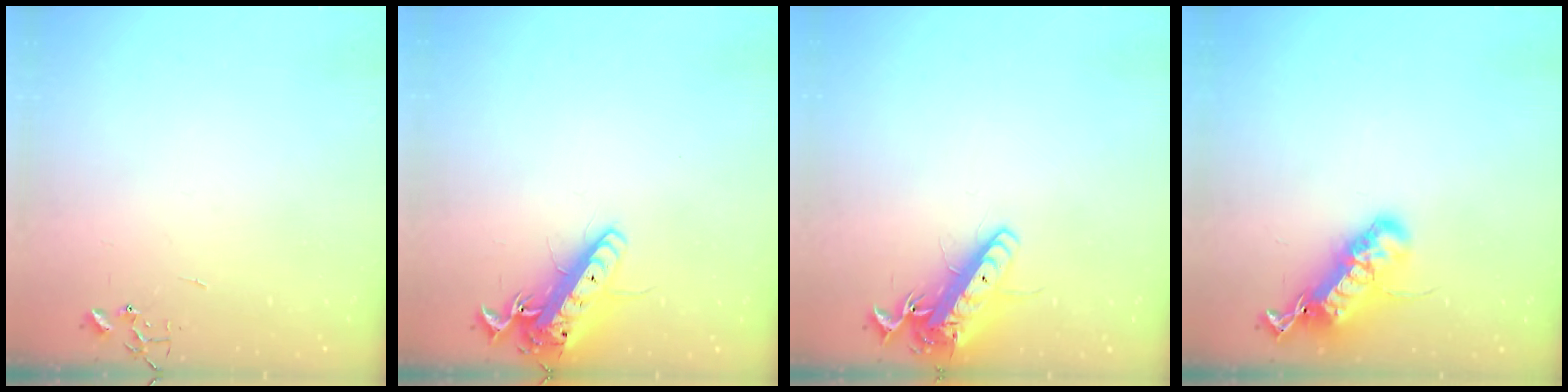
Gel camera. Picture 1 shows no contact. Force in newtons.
{"total": 14.8, "press": 14.6, "slide": 2.9}
{"total": 15.2, "press": 14.9, "slide": 2.9}
{"total": 20.4, "press": 20.4, "slide": 0.4}